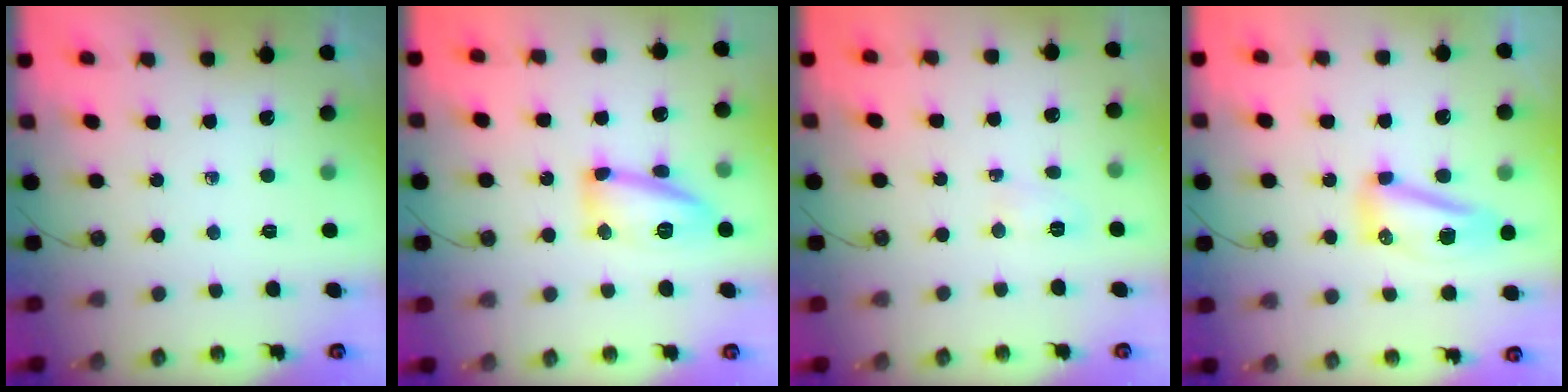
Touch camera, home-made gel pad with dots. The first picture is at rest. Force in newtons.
{"total": 13.2, "press": 13.1, "slide": 1.3}
{"total": 3.0, "press": 2.9, "slide": 0.8}
{"total": 16.8, "press": 13.5, "slide": 10.0}